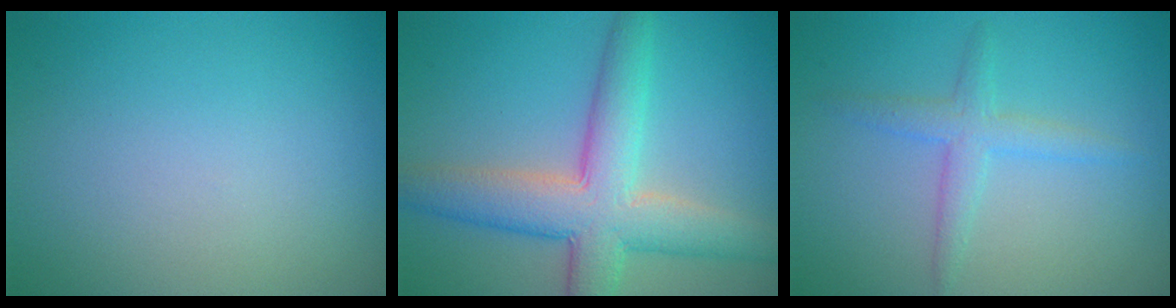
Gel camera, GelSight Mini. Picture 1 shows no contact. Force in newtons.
{"total": 7.2, "press": 7.2, "slide": 0.2}
{"total": 2.2, "press": 2.2, "slide": 0.2}